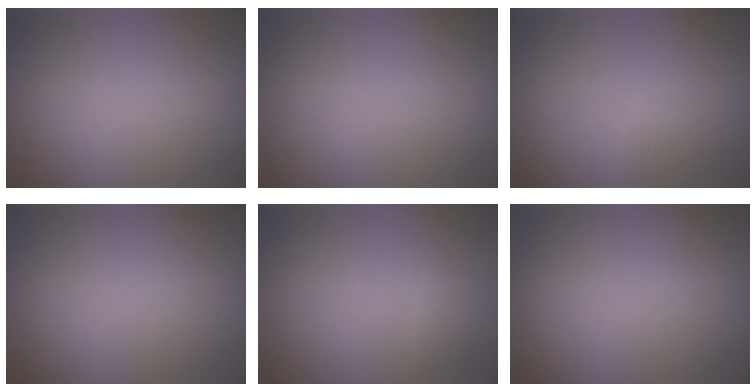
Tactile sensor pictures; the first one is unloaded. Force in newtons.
{"total": 0.0}
{"total": 0.9, "press": 0.9, "slide": 0.1}
{"total": 0.0}
{"total": 0.9, "press": 0.9, "slide": 0.0}
{"total": 0.0}